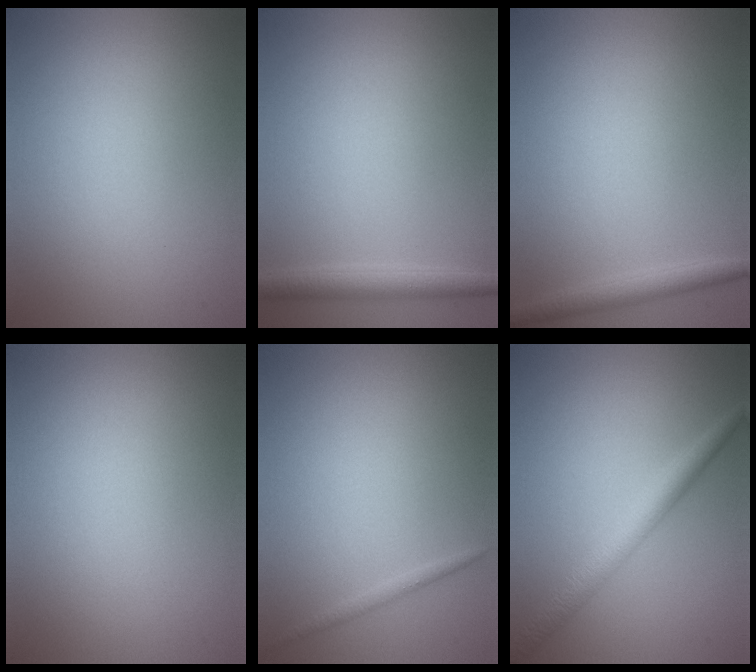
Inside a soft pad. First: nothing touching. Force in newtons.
{"total": 2.3, "press": 2.3, "slide": 0.1}
{"total": 1.8, "press": 1.8, "slide": 0.1}
{"total": 0.0}
{"total": 0.7, "press": 0.7, "slide": 0.0}
{"total": 3.4, "press": 3.4, "slide": 0.1}